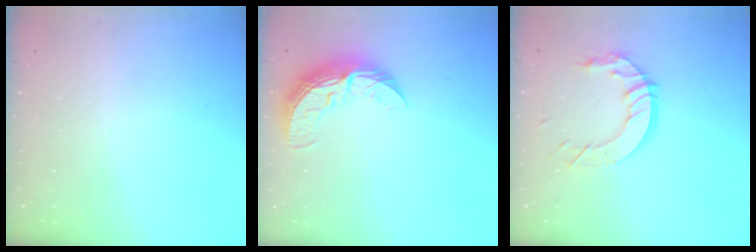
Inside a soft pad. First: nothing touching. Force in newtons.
{"total": 11.0, "press": 11.0, "slide": 0.4}
{"total": 10.6, "press": 10.5, "slide": 1.0}